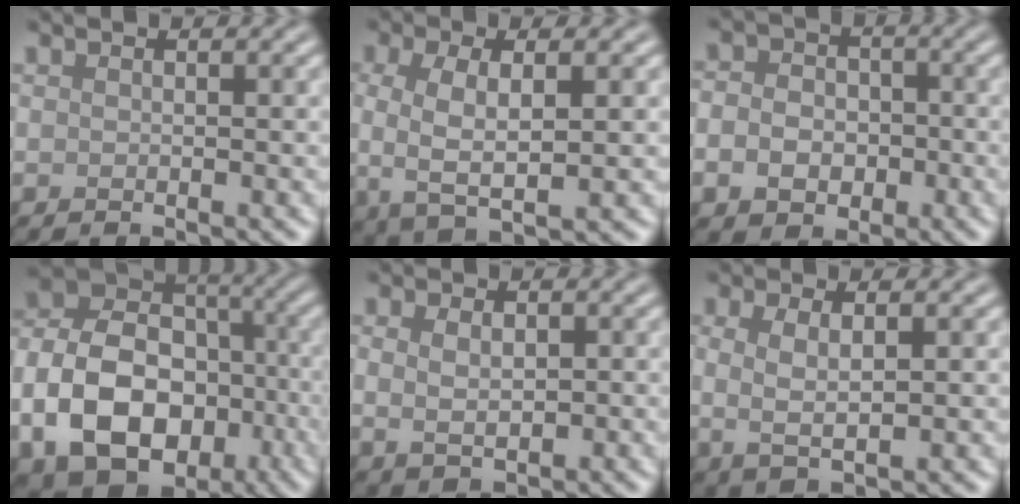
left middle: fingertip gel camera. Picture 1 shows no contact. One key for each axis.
{"total": 4.7, "fx": -0.1, "fy": 1.7, "fz": 4.4, "tx": -0.087, "ty": -0.003, "tz": -0.002}
{"total": 5.1, "fx": -1.1, "fy": 4.2, "fz": 2.7, "tx": -0.035, "ty": -0.003, "tz": -0.033}
{"total": 13.3, "fx": -4.4, "fy": 9.7, "fz": 8.0, "tx": -0.158, "ty": -0.006, "tz": -0.079}
{"total": 2.8, "fx": 0.2, "fy": 1.8, "fz": 2.2, "tx": -0.037, "ty": -0.003, "tz": 0.010}
{"total": 3.1, "fx": 0.3, "fy": 1.0, "fz": 2.9, "tx": -0.058, "ty": -0.004, "tz": 0.007}